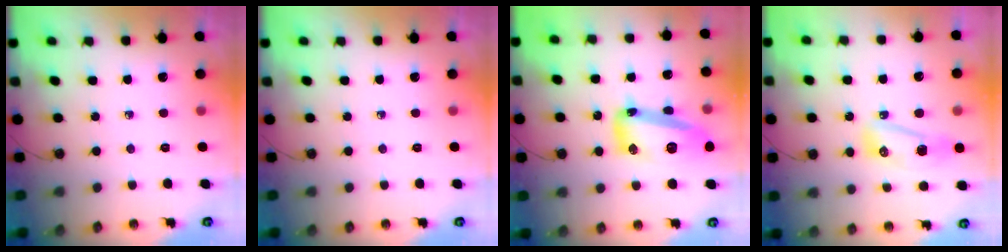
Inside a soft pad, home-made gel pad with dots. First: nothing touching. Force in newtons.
{"total": 0.0}
{"total": 16.7, "press": 16.6, "slide": 2.2}
{"total": 20.2, "press": 11.9, "slide": 16.3}